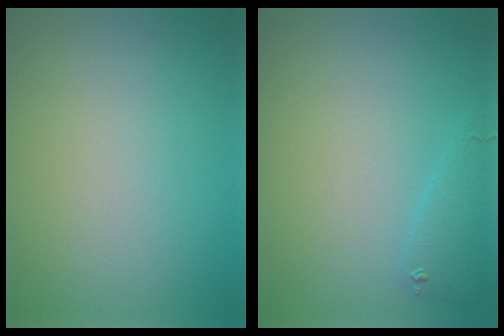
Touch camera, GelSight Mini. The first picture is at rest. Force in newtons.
{"total": 1.7, "press": 1.7, "slide": 0.2}